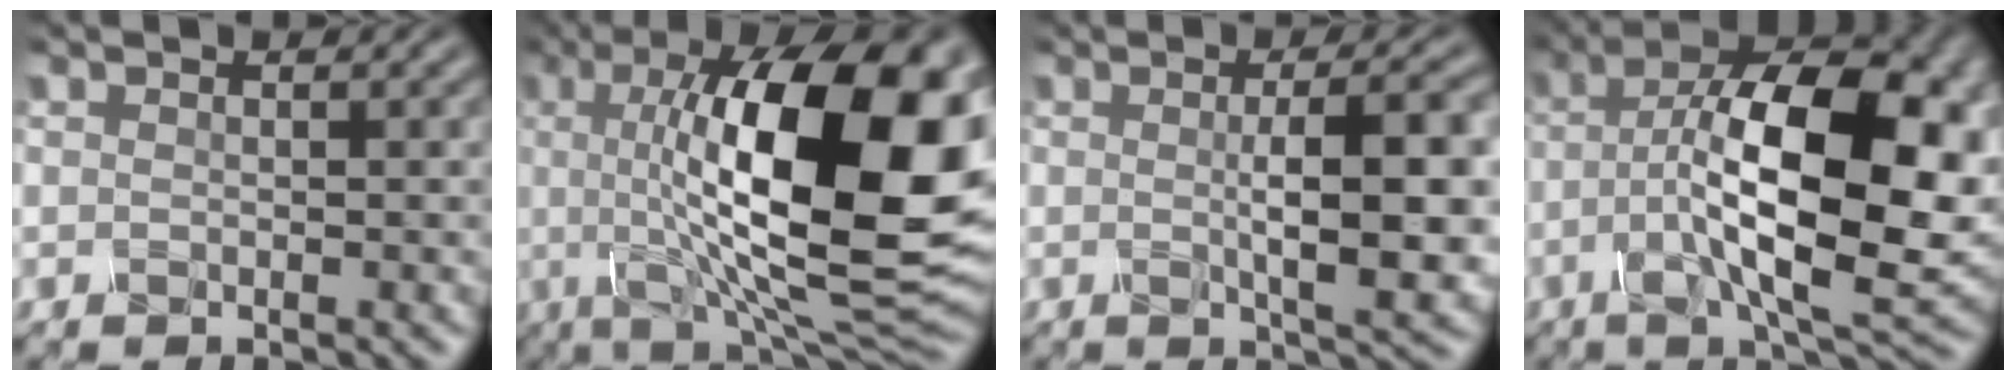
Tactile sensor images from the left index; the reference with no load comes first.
{"total": 18.3, "force": [2.5, 6.1, 17.0], "torque": [-0.235, 0.007, 0.040]}
{"total": 7.6, "force": [0.0, 1.8, 7.4], "torque": [-0.100, 0.001, 0.001]}
{"total": 14.9, "force": [-1.0, 5.7, 13.7], "torque": [-0.213, 0.011, -0.022]}